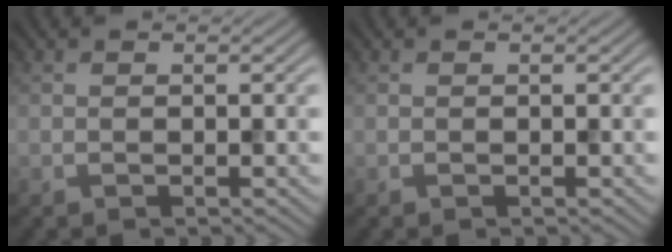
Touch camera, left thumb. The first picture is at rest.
{"total": 0.0}